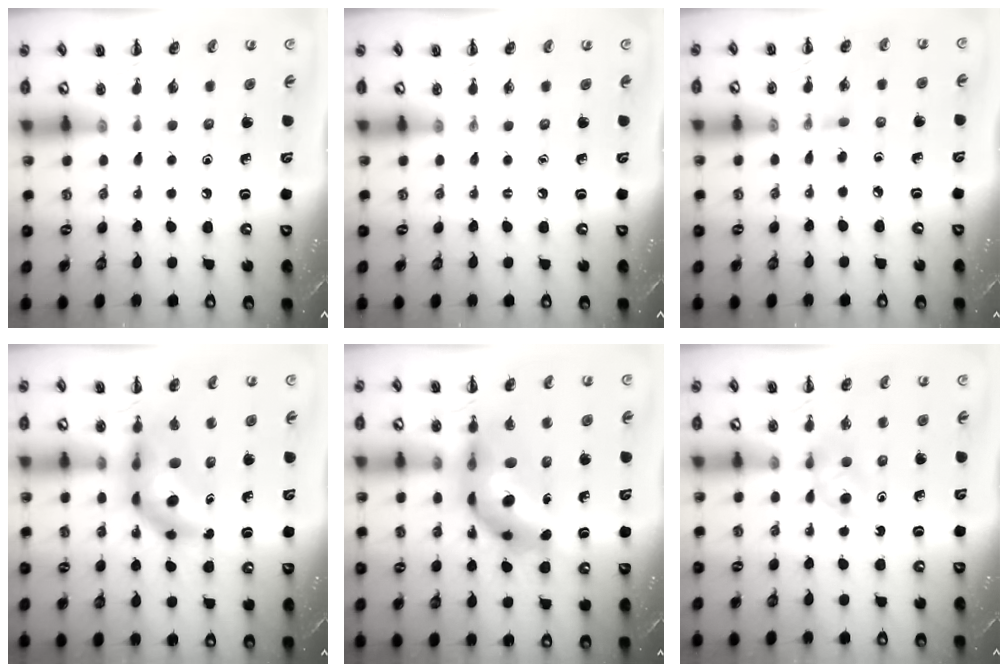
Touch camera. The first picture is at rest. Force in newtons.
{"total": 0.0}
{"total": 3.0, "press": 2.7, "slide": 1.3}
{"total": 7.5, "press": 7.1, "slide": 2.3}
{"total": 11.8, "press": 11.2, "slide": 3.8}
{"total": 3.8, "press": 3.4, "slide": 1.7}